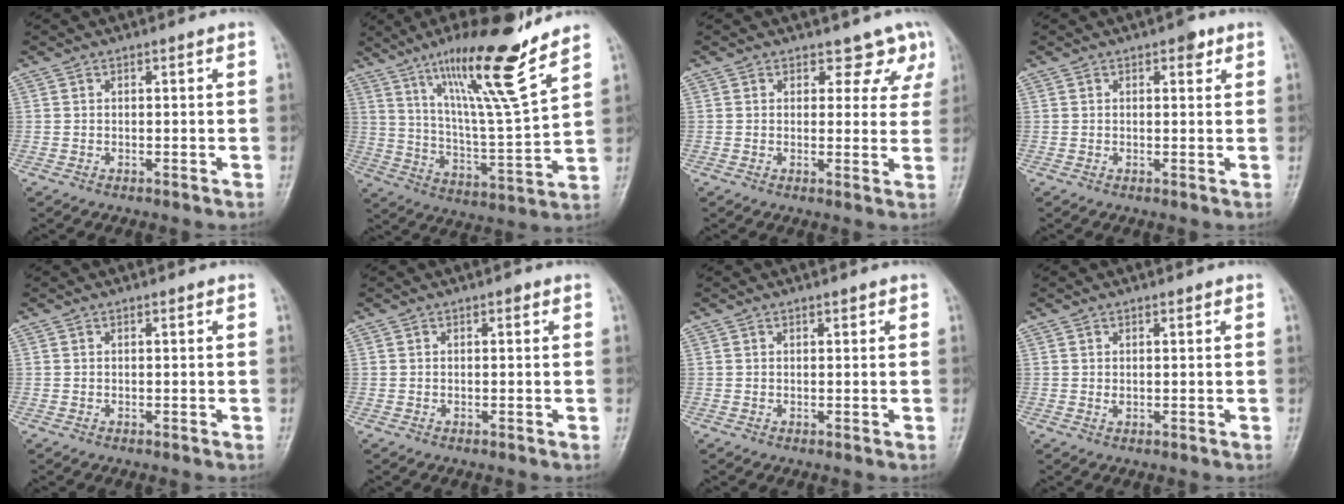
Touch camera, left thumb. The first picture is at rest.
{"total": 19.1, "force": [12.8, 1.5, 14.1], "torque": [-0.218, -0.075, 0.218]}
{"total": 5.4, "force": [4.2, 3.3, 0.9], "torque": [0.031, -0.024, 0.033]}
{"total": 2.3, "force": [1.3, 1.2, 1.5], "torque": [-0.008, -0.003, 0.014]}
{"total": 0.0}
{"total": 0.6, "force": [0.3, 0.4, 0.4], "torque": [0.000, 0.001, 0.000]}
{"total": 0.7, "force": [0.5, 0.3, 0.3], "torque": [-0.001, -0.003, 0.005]}
{"total": 1.0, "force": [0.5, 0.6, 0.6], "torque": [-0.007, -0.003, 0.008]}